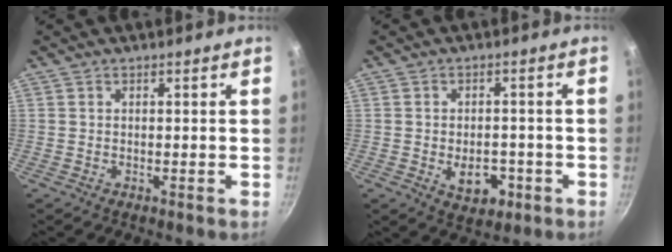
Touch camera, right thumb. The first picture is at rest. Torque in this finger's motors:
{"motor_torque": [-0.23, 0.34, -0.12, 0.04, 0.12]}